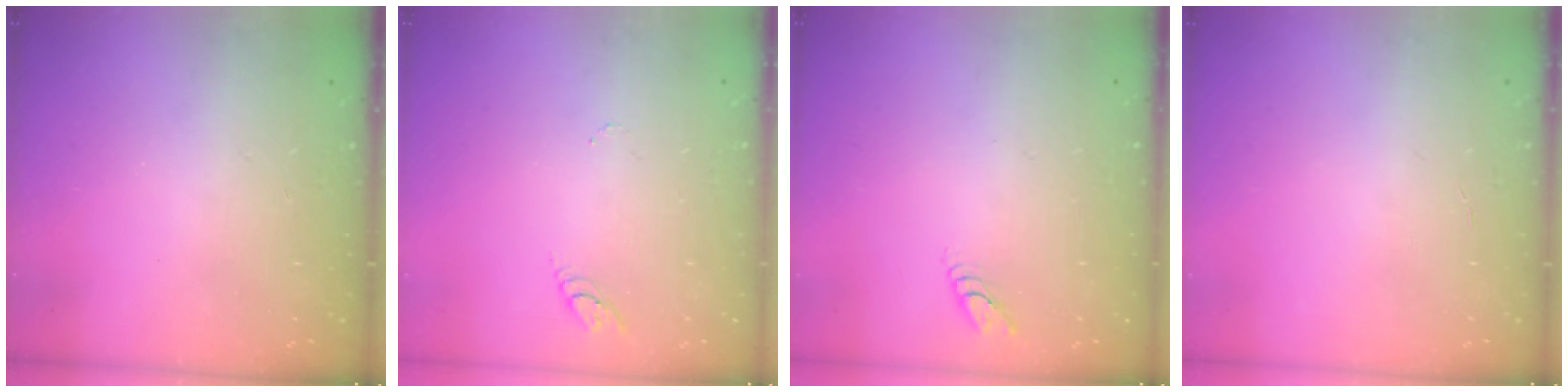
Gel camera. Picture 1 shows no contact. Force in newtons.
{"total": 2.7, "press": 2.7, "slide": 0.2}
{"total": 2.8, "press": 2.8, "slide": 0.3}
{"total": 1.1, "press": 1.1, "slide": 0.2}